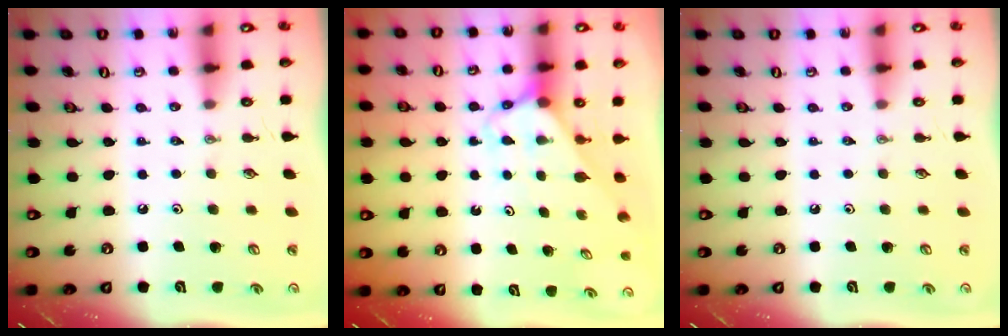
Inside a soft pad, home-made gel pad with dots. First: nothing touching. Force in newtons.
{"total": 3.0, "press": 3.0, "slide": 0.2}
{"total": 0.0}